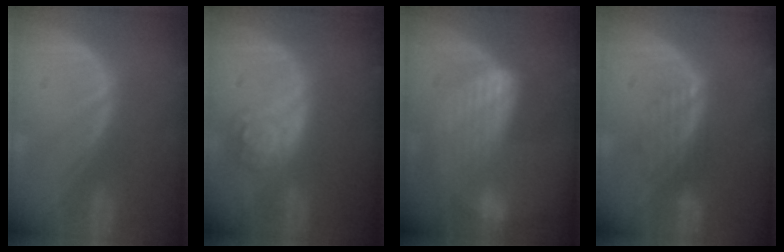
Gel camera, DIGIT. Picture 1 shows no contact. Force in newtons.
{"total": 5.3, "press": 4.7, "slide": 2.3}
{"total": 7.0, "press": 6.1, "slide": 3.5}
{"total": 3.5, "press": 2.9, "slide": 2.1}